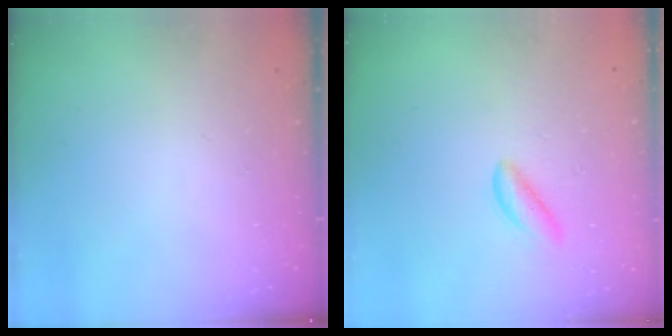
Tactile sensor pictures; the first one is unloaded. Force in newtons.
{"total": 1.4, "press": 1.4, "slide": 0.4}